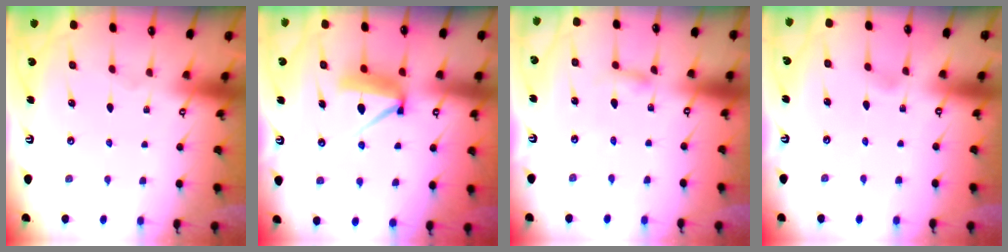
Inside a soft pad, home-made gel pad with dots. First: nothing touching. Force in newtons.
{"total": 9.2, "press": 9.2, "slide": 0.5}
{"total": 2.8, "press": 2.8, "slide": 0.3}
{"total": 2.9, "press": 2.9, "slide": 0.3}